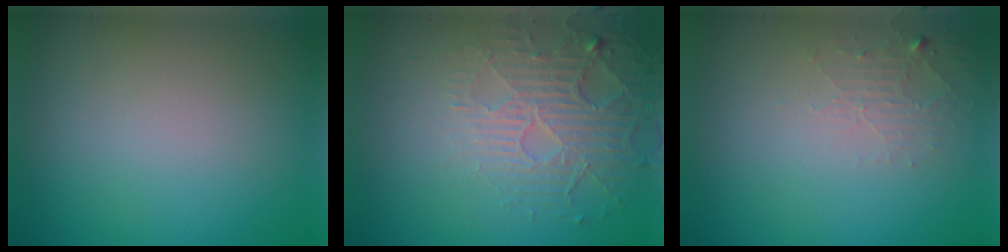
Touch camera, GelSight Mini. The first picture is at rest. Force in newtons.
{"total": 5.2, "press": 3.3, "slide": 4.1}
{"total": 1.7, "press": 1.7, "slide": 0.3}